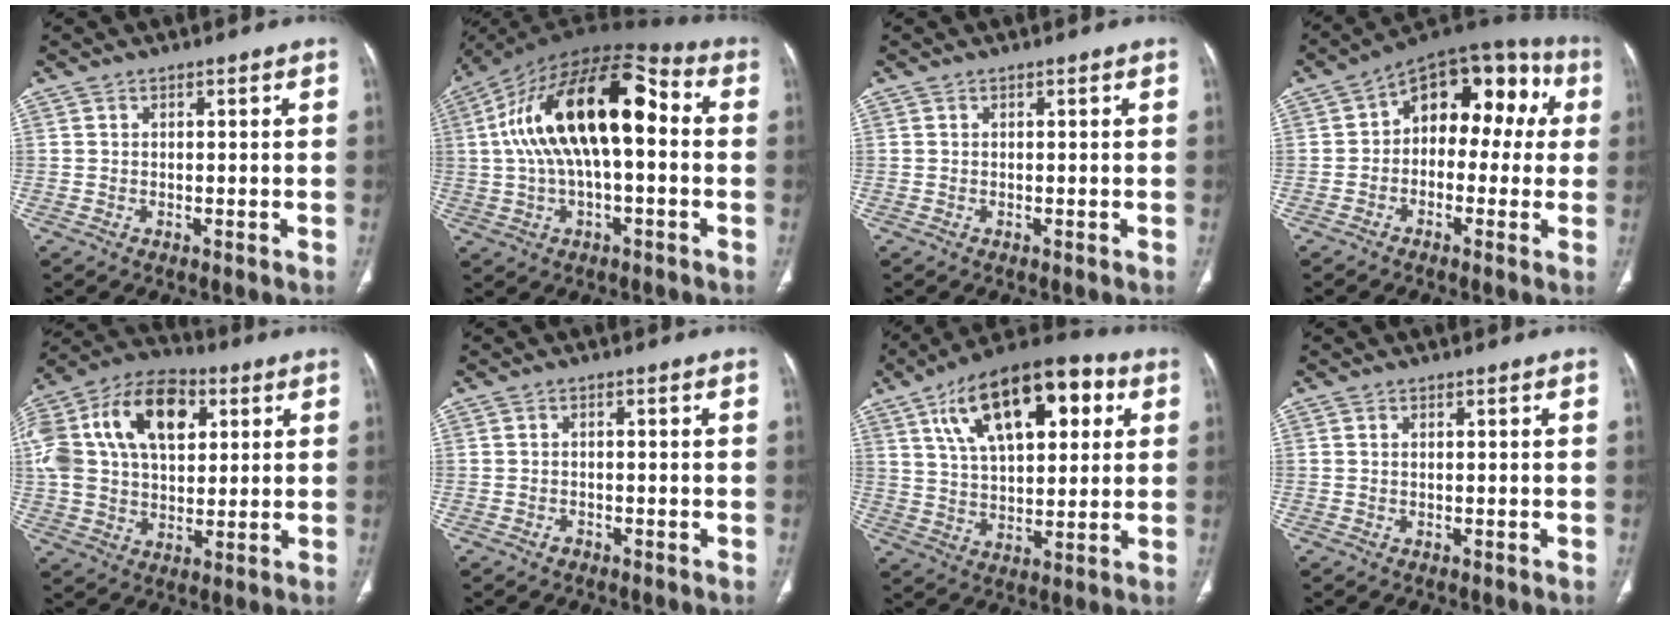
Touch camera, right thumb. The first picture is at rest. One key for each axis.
{"total": 21.8, "fx": 1.8, "fy": 9.9, "fz": 19.3, "tx": -0.337, "ty": 0.046, "tz": 0.019}
{"total": 0.0}
{"total": 15.6, "fx": 1.9, "fy": 9.8, "fz": 11.9, "tx": -0.099, "ty": 0.055, "tz": 0.010}
{"total": 26.3, "fx": 7.8, "fy": 16.7, "fz": 18.7, "tx": -0.380, "ty": 0.043, "tz": 0.136}
{"total": 1.0, "fx": -0.7, "fy": 0.7, "fz": 0.3, "tx": -0.003, "ty": 0.005, "tz": -0.011}
{"total": 21.8, "fx": 8.3, "fy": 10.7, "fz": 17.1, "tx": -0.245, "ty": 0.001, "tz": 0.134}
{"total": 0.0}